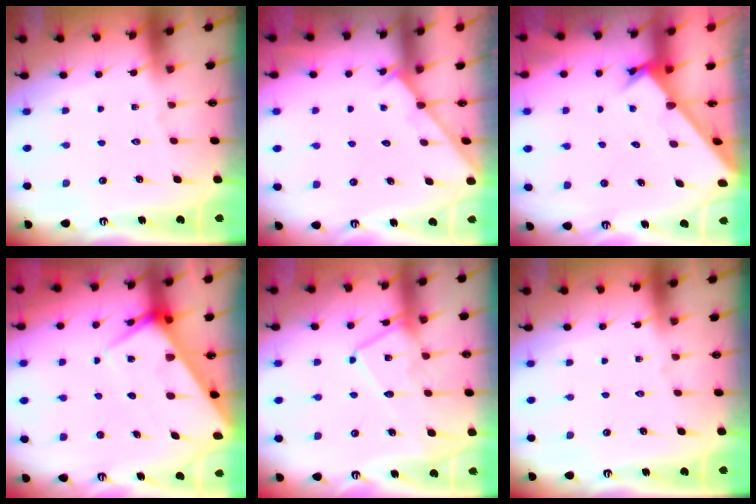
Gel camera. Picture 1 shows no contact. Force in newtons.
{"total": 2.0, "press": 2.0, "slide": 0.2}
{"total": 2.8, "press": 2.8, "slide": 0.3}
{"total": 7.3, "press": 7.2, "slide": 0.5}
{"total": 14.3, "press": 14.3, "slide": 1.3}
{"total": 0.0}